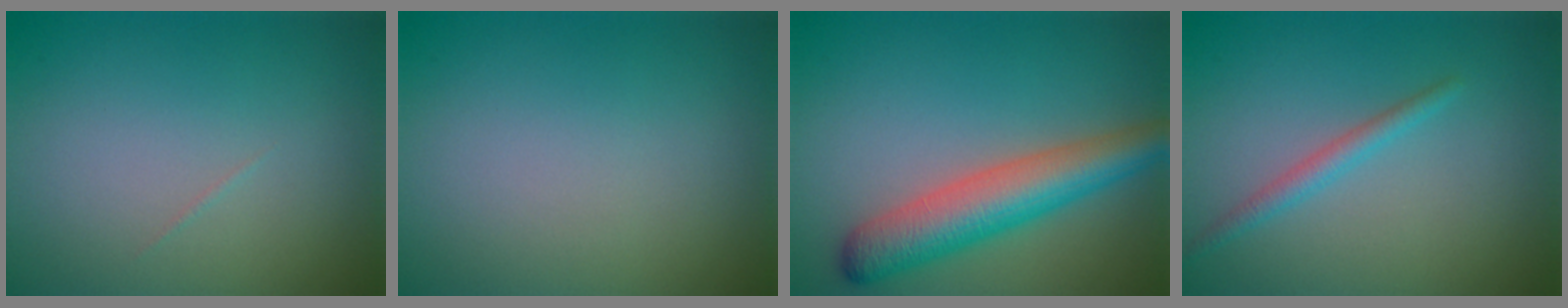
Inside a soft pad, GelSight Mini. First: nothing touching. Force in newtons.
{"total": 0.0}
{"total": 6.1, "press": 6.1, "slide": 0.2}
{"total": 1.7, "press": 1.7, "slide": 0.1}